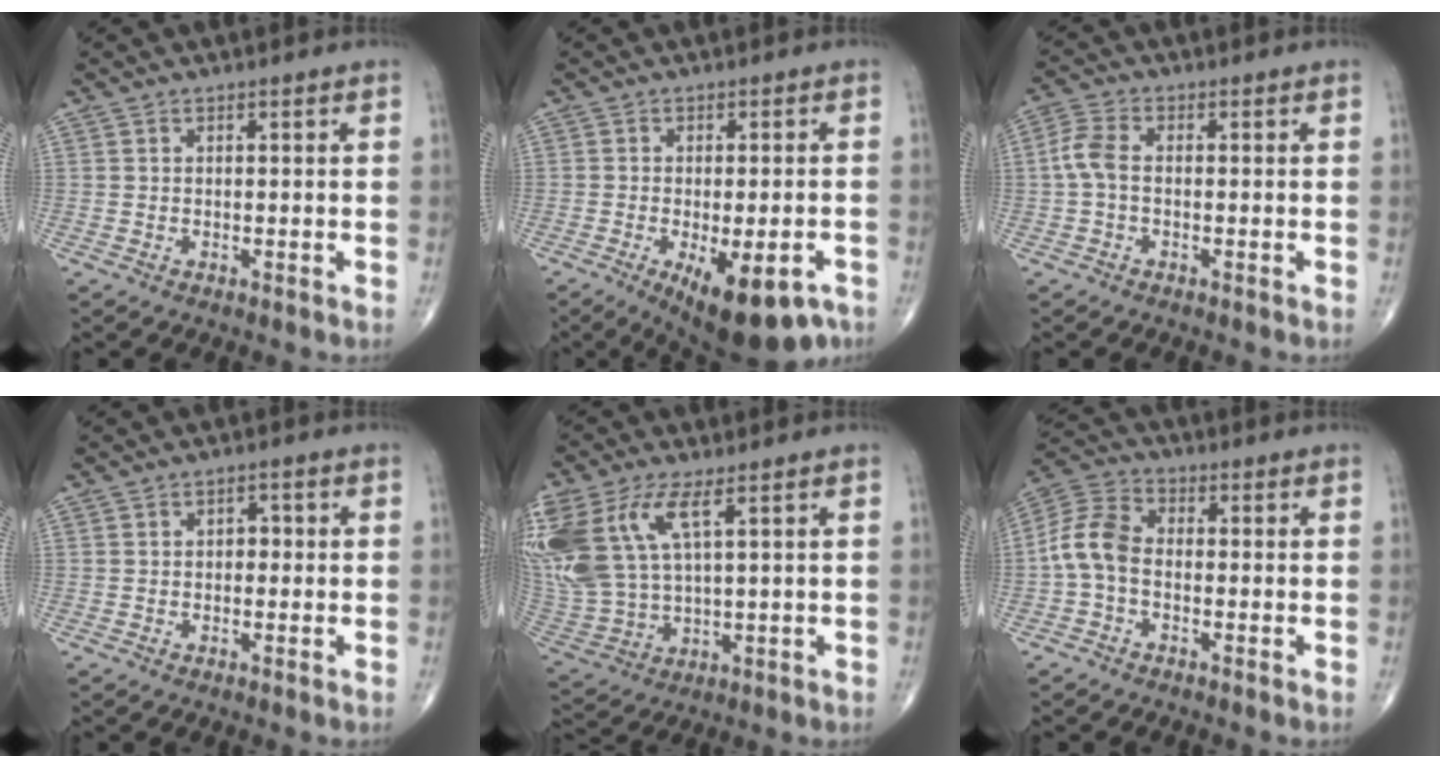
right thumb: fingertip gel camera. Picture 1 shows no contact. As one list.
[{"total": 14.1, "force": [-6.9, 5.6, 10.9], "torque": [-0.126, 0.006, -0.086]}, {"total": 4.5, "force": [-0.4, 2.6, 3.7], "torque": [-0.086, 0.013, -0.016]}, {"total": 2.1, "force": [0.1, 1.5, 1.5], "torque": [-0.012, 0.007, -0.002]}, {"total": 20.3, "force": [7.4, 9.8, 16.1], "torque": [-0.401, -0.007, 0.154]}, {"total": 8.1, "force": [-1.4, 5.3, 6.0], "torque": [-0.118, 0.026, -0.042]}]